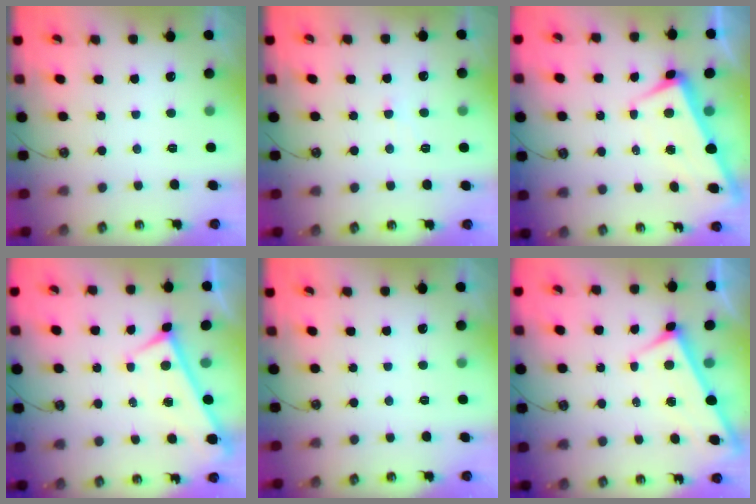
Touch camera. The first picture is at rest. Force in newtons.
{"total": 0.9, "press": 0.8, "slide": 0.3}
{"total": 1.0, "press": 0.7, "slide": 0.7}
{"total": 0.0}
{"total": 0.0}
{"total": 2.8, "press": 2.8, "slide": 0.3}